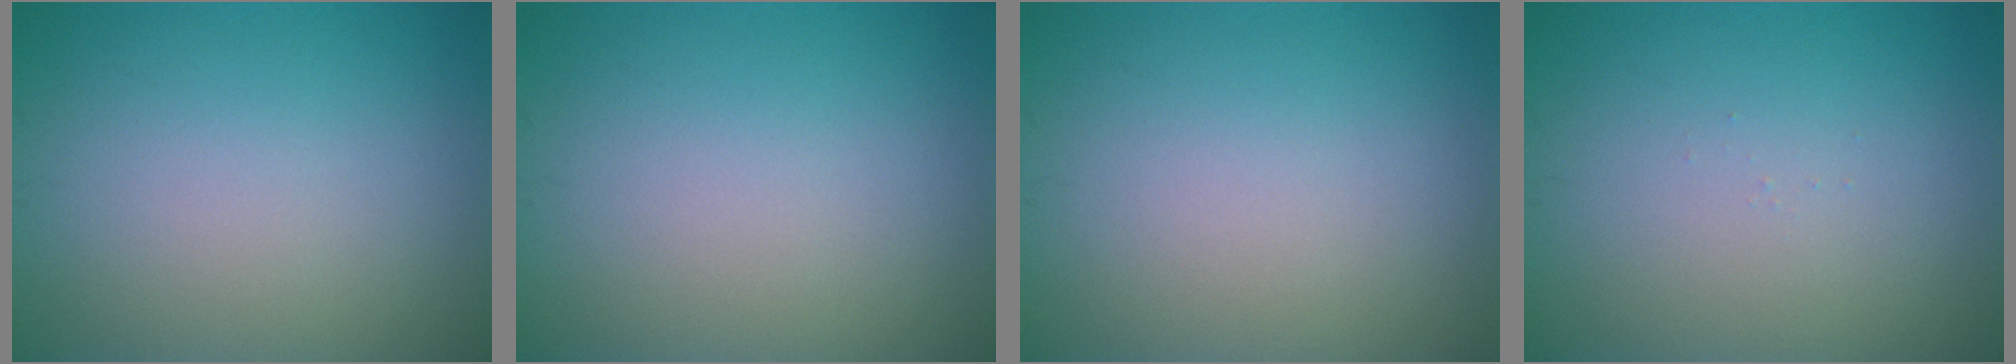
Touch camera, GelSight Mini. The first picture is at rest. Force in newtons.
{"total": 0.0}
{"total": 0.0}
{"total": 0.0}